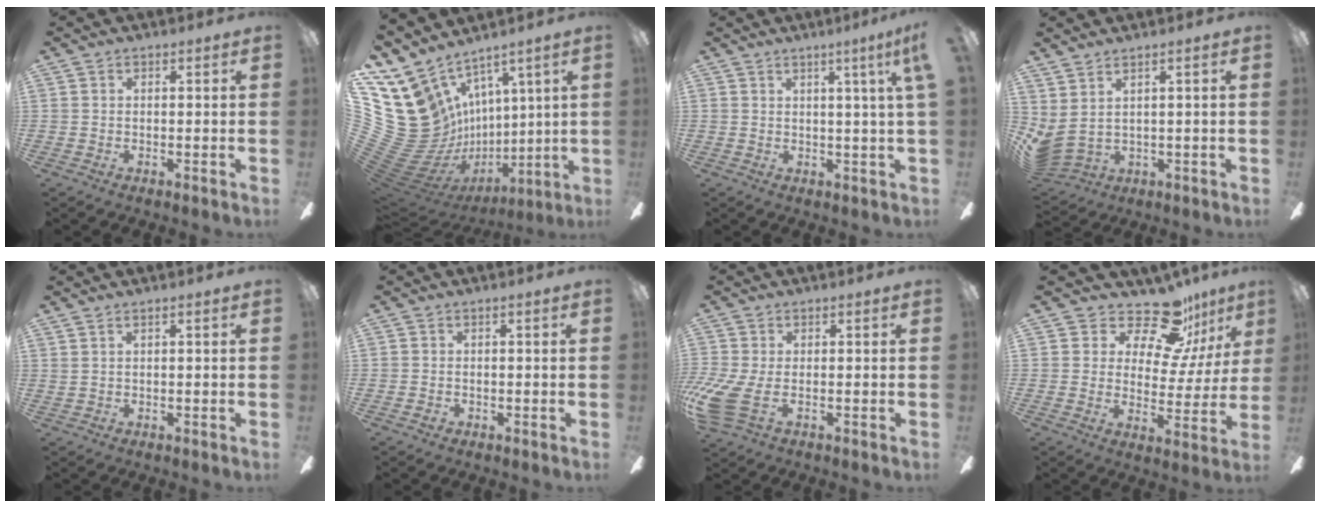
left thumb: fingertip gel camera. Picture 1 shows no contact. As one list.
[{"total": 21.1, "force": [2.8, 17.7, 11.2], "torque": [-0.252, -0.083, 0.121]}, {"total": 4.0, "force": [1.9, -0.7, 3.5], "torque": [-0.052, -0.012, 0.026]}, {"total": 3.3, "force": [2.1, 1.3, 2.3], "torque": [-0.063, -0.023, 0.034]}, {"total": 0.9, "force": [0.4, 0.2, 0.8], "torque": [-0.017, 0.002, 0.006]}, {"total": 1.1, "force": [-0.8, 0.7, 0.3], "torque": [-0.004, 0.004, -0.015]}, {"total": 9.0, "force": [-2.4, 3.8, 7.8], "torque": [-0.174, -0.012, -0.040]}, {"total": 16.1, "force": [12.6, 7.0, 7.3], "torque": [-0.112, -0.087, 0.219]}]